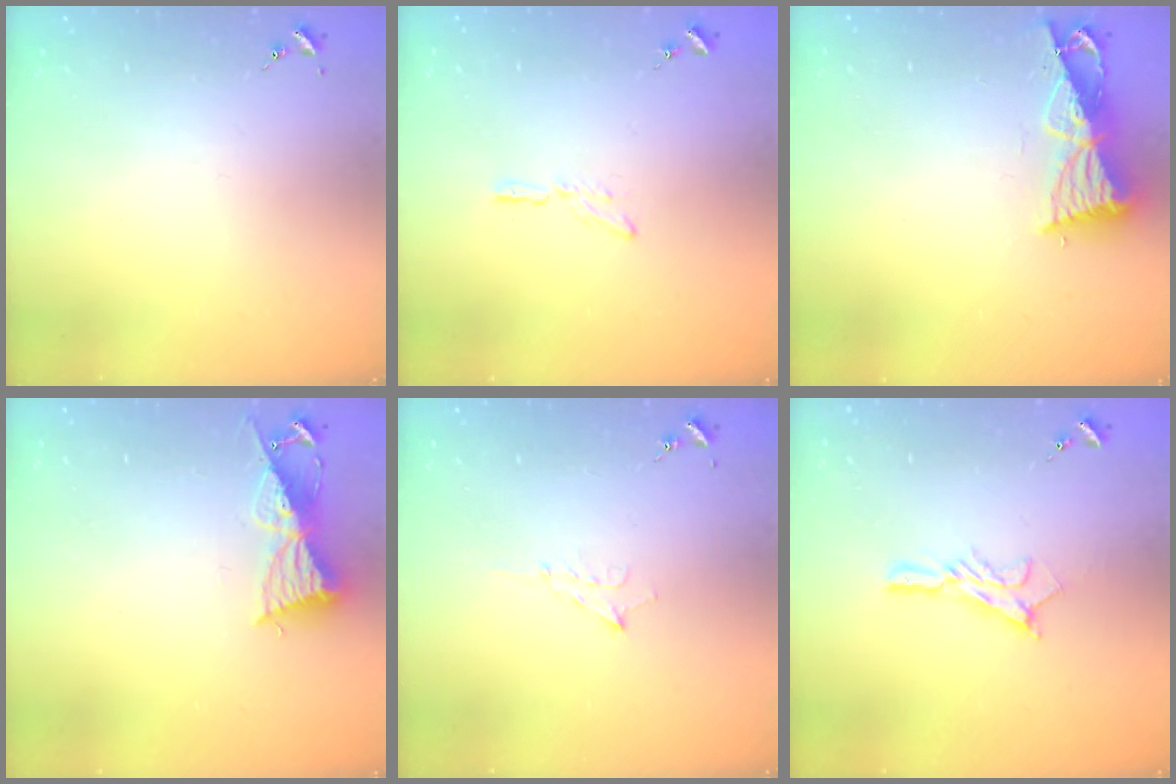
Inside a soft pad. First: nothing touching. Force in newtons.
{"total": 3.3, "press": 3.3, "slide": 0.3}
{"total": 9.6, "press": 9.6, "slide": 0.6}
{"total": 9.2, "press": 9.2, "slide": 0.3}
{"total": 4.6, "press": 4.6, "slide": 0.7}
{"total": 10.9, "press": 10.8, "slide": 0.7}